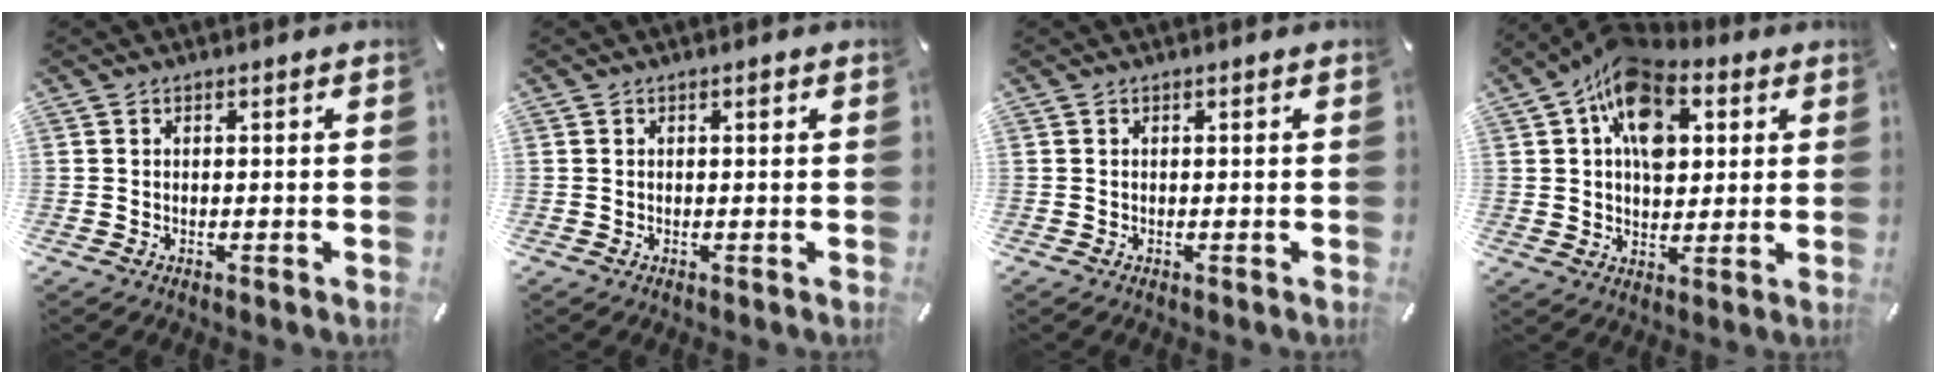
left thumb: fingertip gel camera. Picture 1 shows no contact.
{"total": 0.6, "force": [0.2, 0.3, 0.5], "torque": [-0.010, 0.002, 0.004]}
{"total": 0.0}
{"total": 14.8, "force": [4.9, 9.8, 9.9], "torque": [-0.151, -0.004, 0.090]}